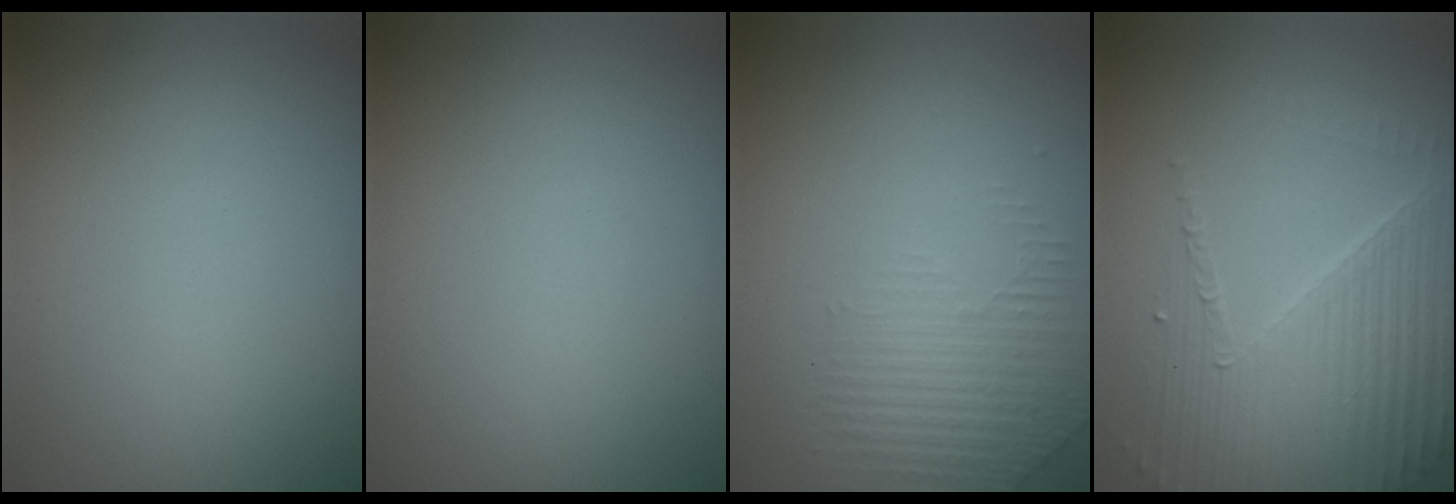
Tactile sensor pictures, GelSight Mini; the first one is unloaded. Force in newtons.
{"total": 0.0}
{"total": 1.5, "press": 0.9, "slide": 1.2}
{"total": 4.5, "press": 3.9, "slide": 2.2}